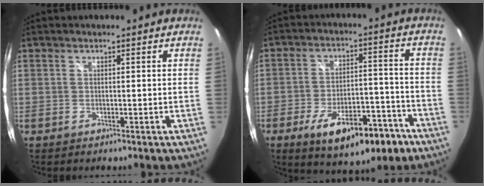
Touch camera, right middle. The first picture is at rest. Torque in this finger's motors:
{"motor_torque": [1.35, -0.79, 0.54, 0.16]}